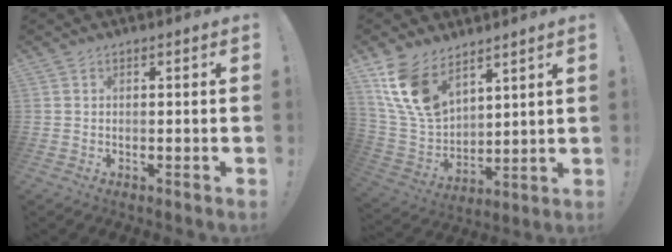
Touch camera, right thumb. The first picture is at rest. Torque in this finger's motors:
{"motor_torque": [1.07, 2.74, 0.42, 0.08, 0.10]}